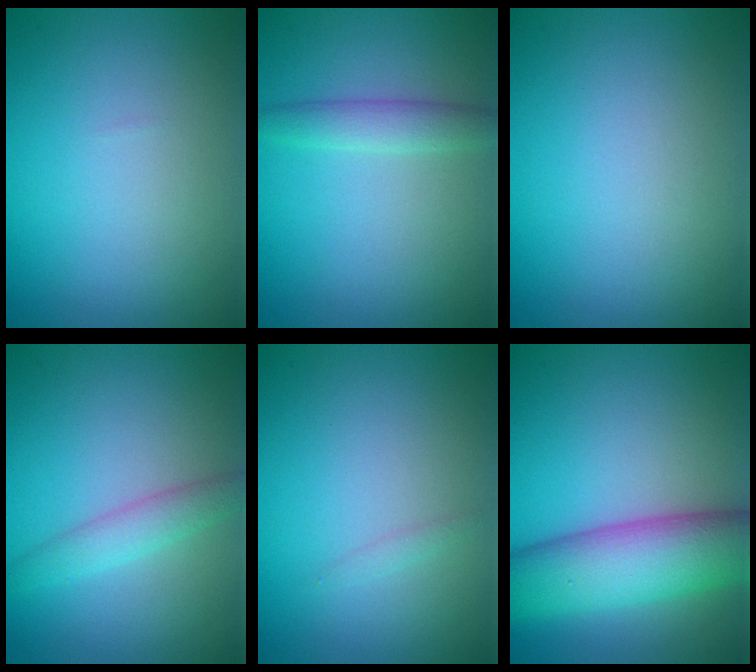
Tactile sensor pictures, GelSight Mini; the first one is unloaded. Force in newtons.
{"total": 2.1, "press": 2.1, "slide": 0.1}
{"total": 0.0}
{"total": 2.2, "press": 2.2, "slide": 0.2}
{"total": 0.5, "press": 0.5, "slide": 0.0}
{"total": 8.7, "press": 8.7, "slide": 0.1}